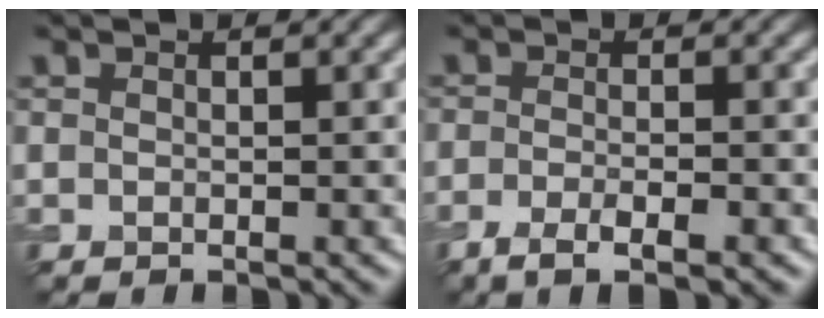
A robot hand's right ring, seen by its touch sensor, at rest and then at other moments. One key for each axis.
{"total": 3.8, "fx": -2.1, "fy": 0.9, "fz": 3.0, "tx": -0.054, "ty": -0.006, "tz": -0.041}